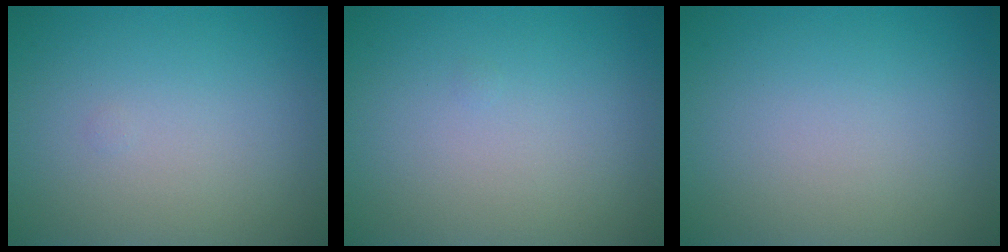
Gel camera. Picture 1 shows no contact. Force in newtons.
{"total": 0.0}
{"total": 0.0}